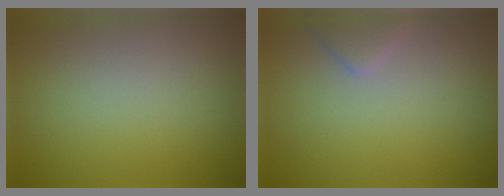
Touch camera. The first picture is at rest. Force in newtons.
{"total": 1.6, "press": 1.6, "slide": 0.1}